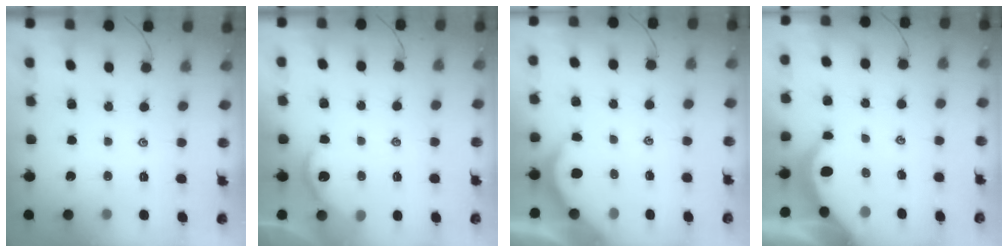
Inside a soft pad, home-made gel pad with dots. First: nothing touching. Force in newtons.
{"total": 3.2, "press": 3.2, "slide": 0.2}
{"total": 3.3, "press": 3.3, "slide": 0.3}
{"total": 3.7, "press": 3.7, "slide": 0.5}